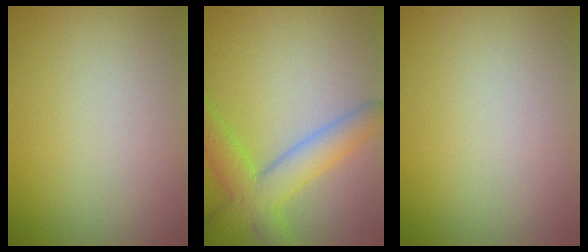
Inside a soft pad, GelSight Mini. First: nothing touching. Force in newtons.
{"total": 5.1, "press": 5.1, "slide": 0.2}
{"total": 0.0}